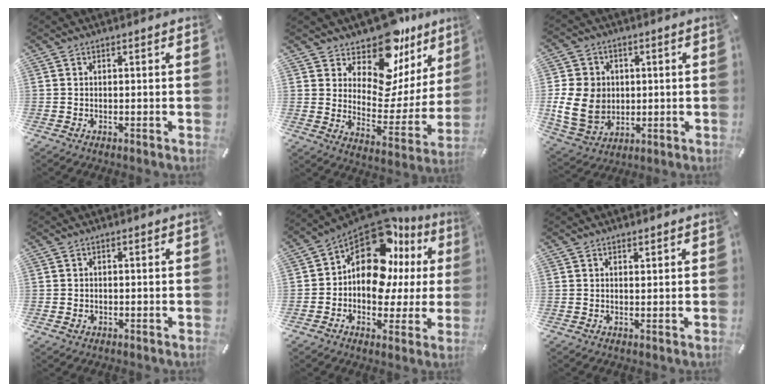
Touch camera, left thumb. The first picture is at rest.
{"total": 14.8, "force": [12.3, 6.6, 4.8], "torque": [-0.080, -0.126, 0.212]}
{"total": 12.8, "force": [-0.1, 11.0, 6.5], "torque": [-0.150, 0.006, 0.001]}
{"total": 1.3, "force": [-0.3, 1.1, 0.5], "torque": [-0.011, 0.003, -0.007]}
{"total": 16.4, "force": [6.3, 10.2, 11.1], "torque": [-0.188, -0.053, 0.108]}
{"total": 0.9, "force": [0.6, 0.5, 0.3], "torque": [-0.005, 0.000, 0.012]}